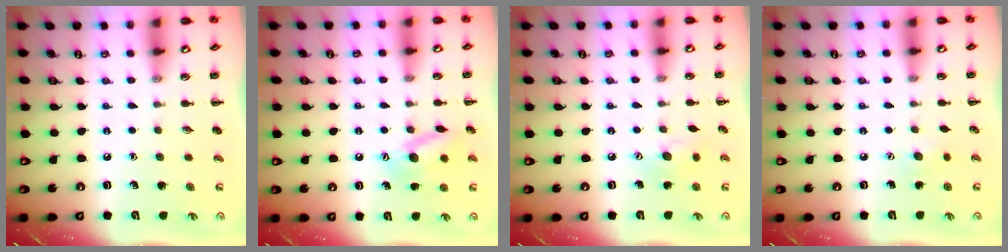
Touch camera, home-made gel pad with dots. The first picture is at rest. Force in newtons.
{"total": 12.9, "press": 12.9, "slide": 0.7}
{"total": 6.7, "press": 6.6, "slide": 1.2}
{"total": 4.1, "press": 4.0, "slide": 1.0}